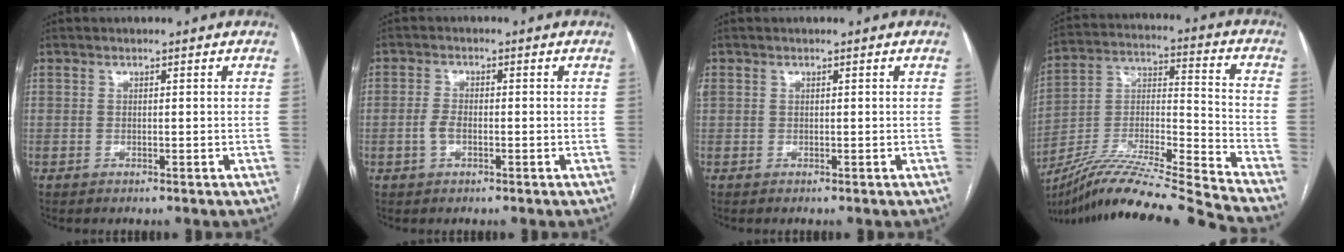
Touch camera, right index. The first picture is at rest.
{"total": 2.6, "force": [-0.8, 1.3, 2.2], "torque": [-0.049, 0.003, -0.015]}
{"total": 1.2, "force": [0.5, 0.9, 0.5], "torque": [-0.019, 0.019, 0.013]}
{"total": 22.2, "force": [-19.7, -2.3, 10.0], "torque": [-0.190, -0.015, -0.342]}